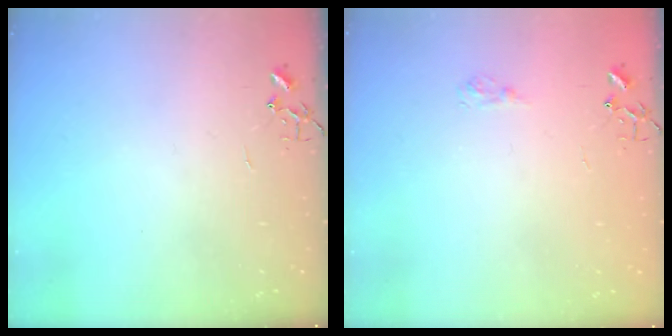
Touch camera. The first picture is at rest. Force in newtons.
{"total": 6.1, "press": 6.1, "slide": 0.7}